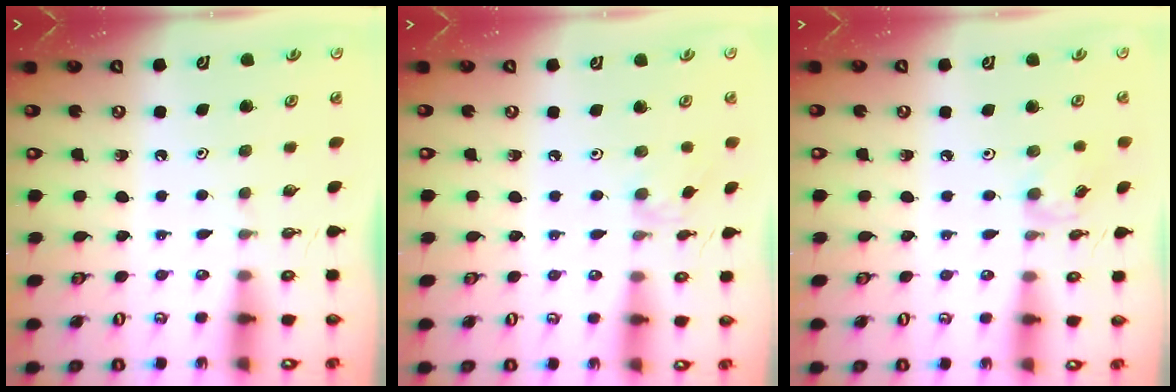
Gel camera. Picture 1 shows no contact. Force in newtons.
{"total": 2.0, "press": 1.9, "slide": 0.5}
{"total": 3.1, "press": 3.1, "slide": 0.3}